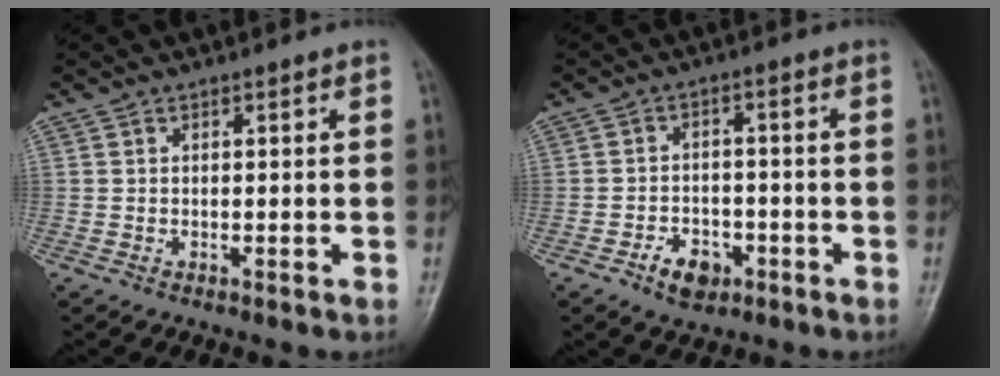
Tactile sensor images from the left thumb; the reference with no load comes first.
{"total": 5.7, "force": [-3.0, 3.9, 3.0], "torque": [-0.033, 0.022, -0.047]}